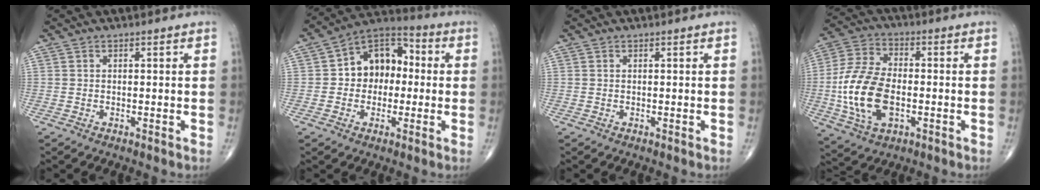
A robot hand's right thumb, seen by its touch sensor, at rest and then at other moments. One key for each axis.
{"total": 12.4, "fx": 0.5, "fy": 9.1, "fz": 8.4, "tx": -0.086, "ty": 0.035, "tz": -0.007}
{"total": 0.0}
{"total": 15.6, "fx": -2.5, "fy": 9.0, "fz": 12.6, "tx": -0.252, "ty": 0.012, "tz": -0.044}